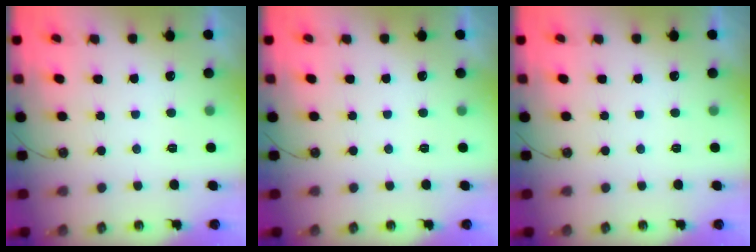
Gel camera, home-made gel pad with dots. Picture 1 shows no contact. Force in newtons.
{"total": 0.0}
{"total": 0.0}